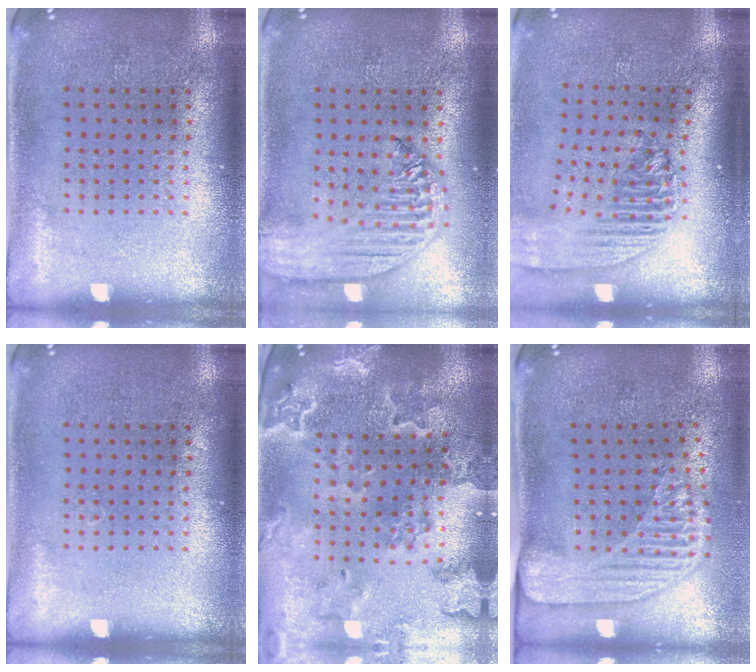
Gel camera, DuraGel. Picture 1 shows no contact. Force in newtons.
{"total": 2.5, "press": 2.1, "slide": 1.3}
{"total": 2.2, "press": 1.7, "slide": 1.4}
{"total": 0.0}
{"total": 2.4, "press": 2.3, "slide": 0.7}
{"total": 2.2, "press": 1.8, "slide": 1.3}